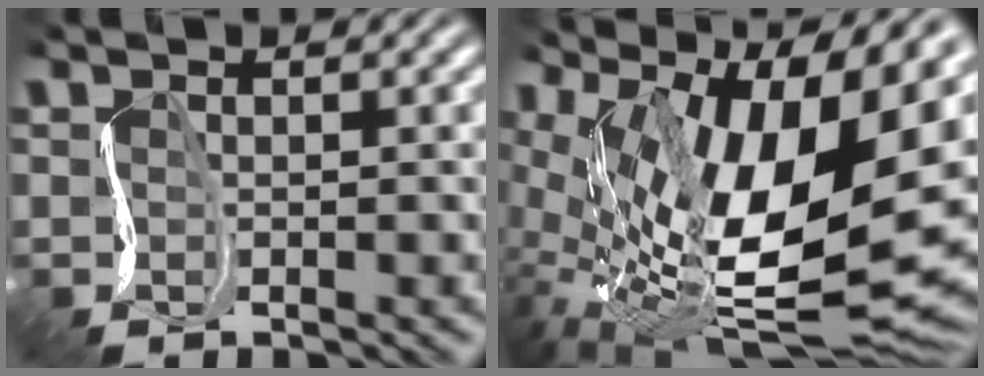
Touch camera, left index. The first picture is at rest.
{"total": 17.2, "force": [1.9, 8.0, 15.1], "torque": [-0.233, -0.017, 0.037]}